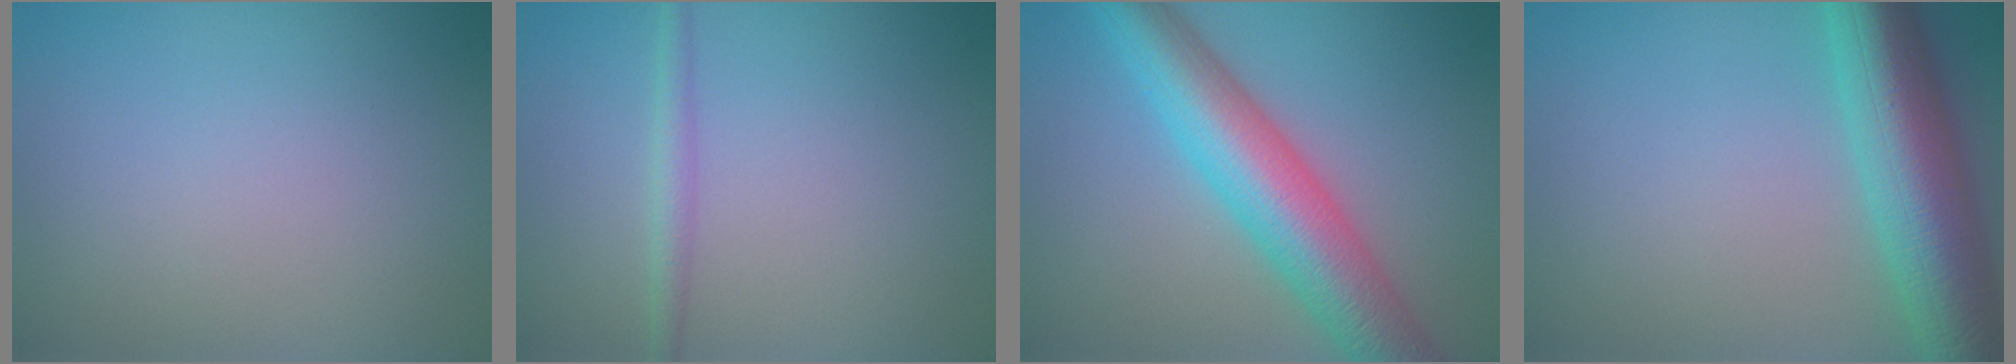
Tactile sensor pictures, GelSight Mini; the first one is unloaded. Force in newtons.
{"total": 1.7, "press": 1.7, "slide": 0.1}
{"total": 8.7, "press": 8.7, "slide": 0.3}
{"total": 9.2, "press": 9.2, "slide": 0.1}